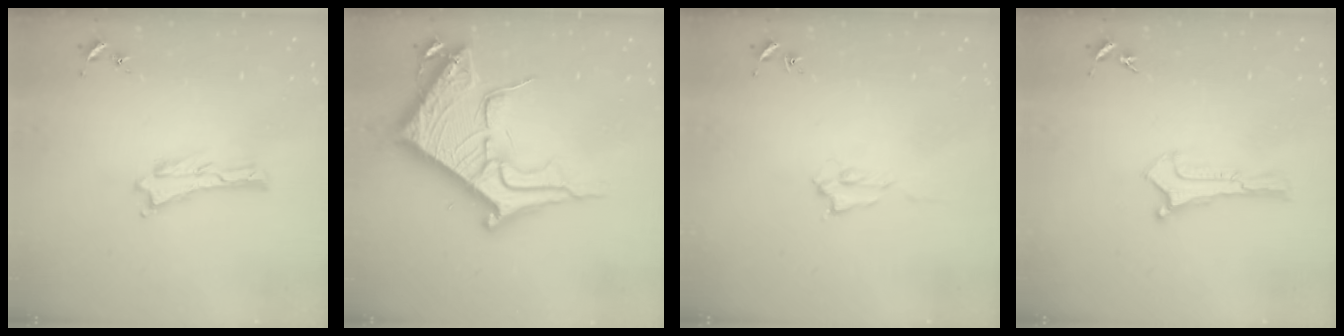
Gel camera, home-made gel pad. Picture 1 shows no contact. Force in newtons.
{"total": 13.9, "press": 13.9, "slide": 1.5}
{"total": 1.4, "press": 1.4, "slide": 0.2}
{"total": 0.0}